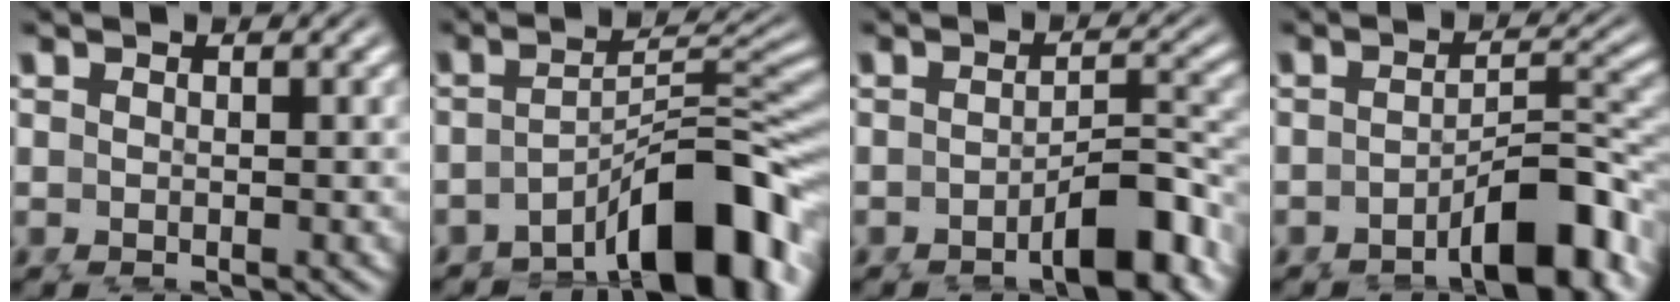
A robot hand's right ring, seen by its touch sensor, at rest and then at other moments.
{"total": 8.8, "force": [-5.0, 2.6, 6.7], "torque": [-0.092, -0.022, -0.066]}
{"total": 4.5, "force": [-2.8, 0.8, 3.4], "torque": [-0.035, 0.001, -0.047]}
{"total": 5.6, "force": [-3.5, 1.2, 4.2], "torque": [-0.042, 0.002, -0.057]}